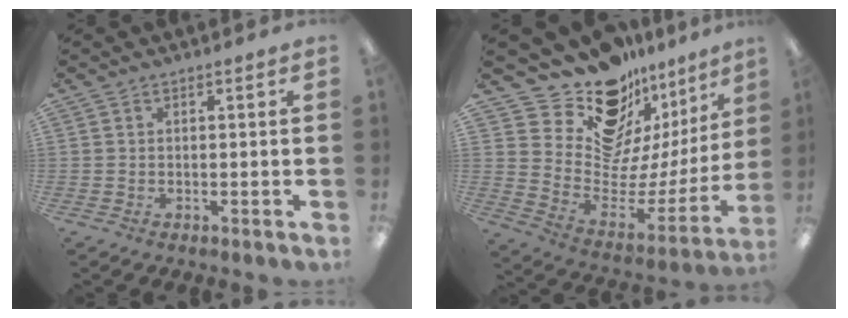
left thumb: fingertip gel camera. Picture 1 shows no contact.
{"total": 17.2, "force": [15.4, 6.9, 3.5], "torque": [-0.064, -0.155, 0.279]}